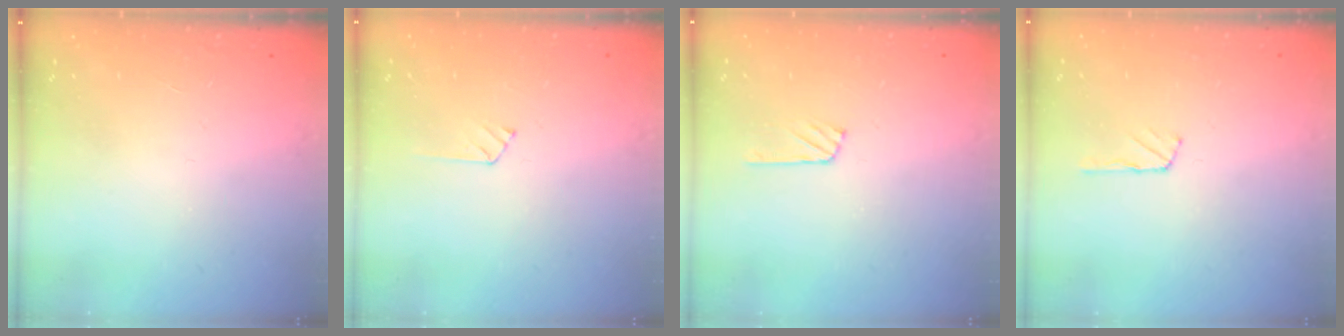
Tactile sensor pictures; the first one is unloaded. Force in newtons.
{"total": 4.2, "press": 4.1, "slide": 0.5}
{"total": 6.3, "press": 6.3, "slide": 0.7}
{"total": 2.3, "press": 2.3, "slide": 0.2}